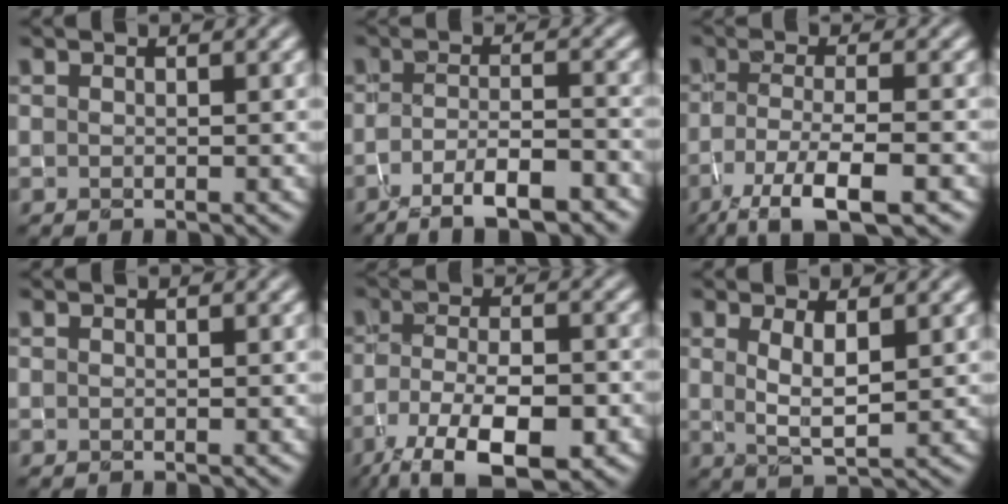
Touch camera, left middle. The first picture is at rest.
{"total": 6.0, "force": [-3.9, 1.4, 4.3], "torque": [-0.067, -0.002, -0.065]}
{"total": 6.5, "force": [-3.9, 1.5, 4.9], "torque": [-0.086, -0.003, -0.073]}
{"total": 0.0}
{"total": 9.8, "force": [-5.7, 3.6, 7.0], "torque": [-0.128, -0.009, -0.099]}
{"total": 2.9, "force": [0.9, 0.8, 2.6], "torque": [-0.052, -0.009, 0.020]}